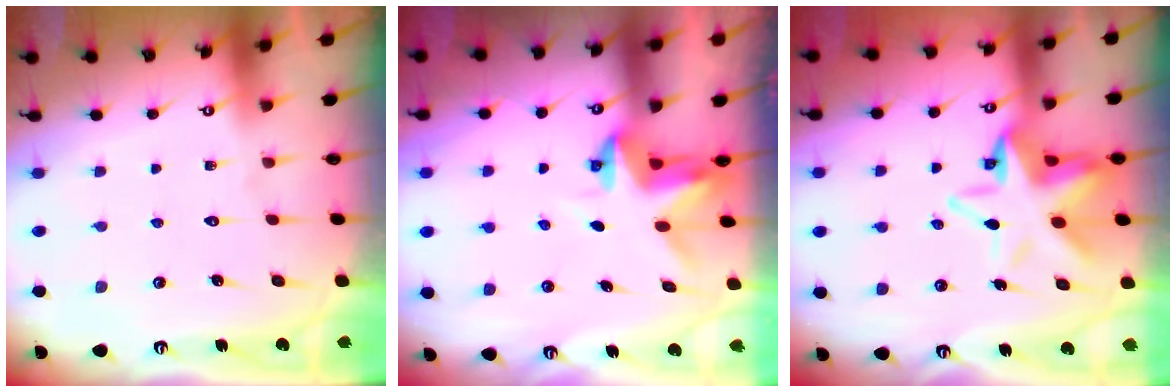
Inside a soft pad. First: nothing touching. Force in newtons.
{"total": 3.3, "press": 3.3, "slide": 0.2}
{"total": 11.9, "press": 11.7, "slide": 1.9}